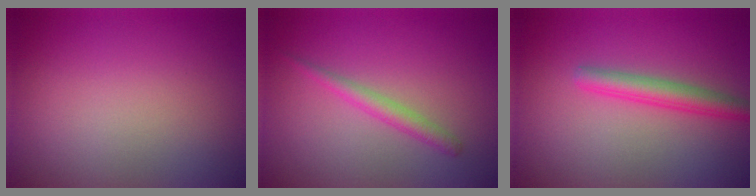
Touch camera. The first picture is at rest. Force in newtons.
{"total": 1.7, "press": 1.7, "slide": 0.1}
{"total": 2.8, "press": 2.8, "slide": 0.0}